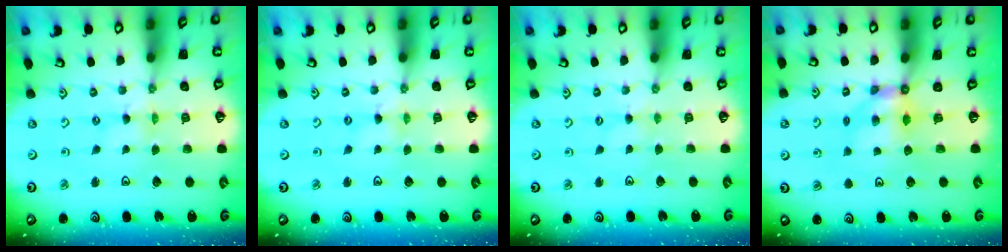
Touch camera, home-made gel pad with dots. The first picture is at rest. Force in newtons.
{"total": 1.3, "press": 1.2, "slide": 0.2}
{"total": 1.5, "press": 1.4, "slide": 0.3}
{"total": 5.8, "press": 5.8, "slide": 0.3}